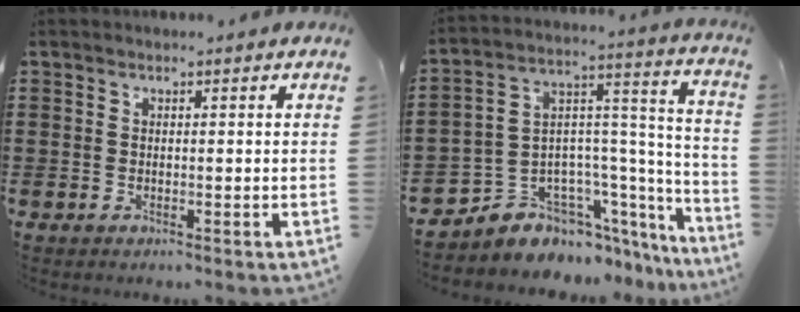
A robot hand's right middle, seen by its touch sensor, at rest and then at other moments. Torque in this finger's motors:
{"motor_torque": [1.27, -0.87, 0.14, 0.04]}